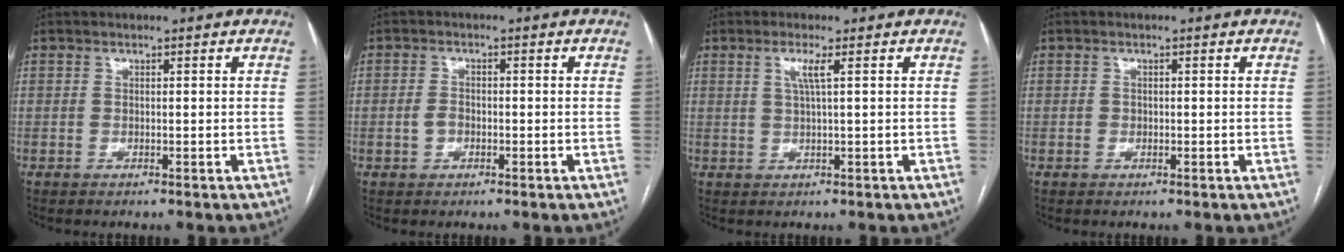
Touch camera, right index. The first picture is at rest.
{"total": 2.2, "force": [-0.6, 1.5, 1.5], "torque": [-0.031, 0.006, -0.010]}
{"total": 2.4, "force": [0.9, -0.3, 2.3], "torque": [-0.050, 0.002, 0.017]}
{"total": 0.6, "force": [-0.2, 0.5, 0.3], "torque": [-0.008, 0.001, -0.003]}